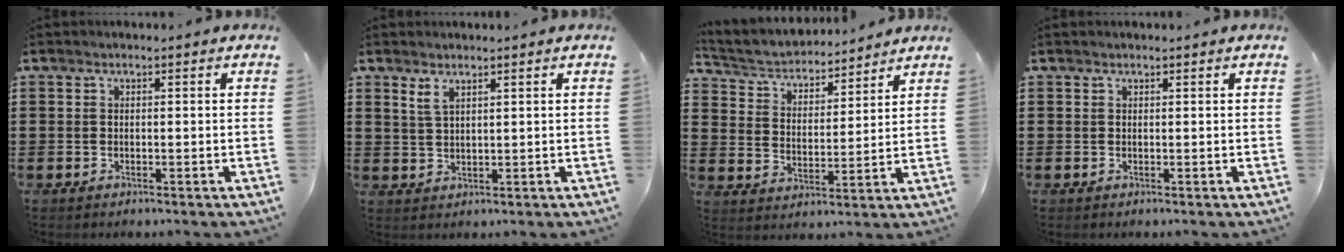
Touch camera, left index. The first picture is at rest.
{"total": 2.4, "force": [1.7, 0.8, 1.5], "torque": [-0.035, 0.002, 0.031]}
{"total": 4.2, "force": [4.0, 1.1, 0.7], "torque": [-0.037, -0.029, 0.063]}
{"total": 0.0}